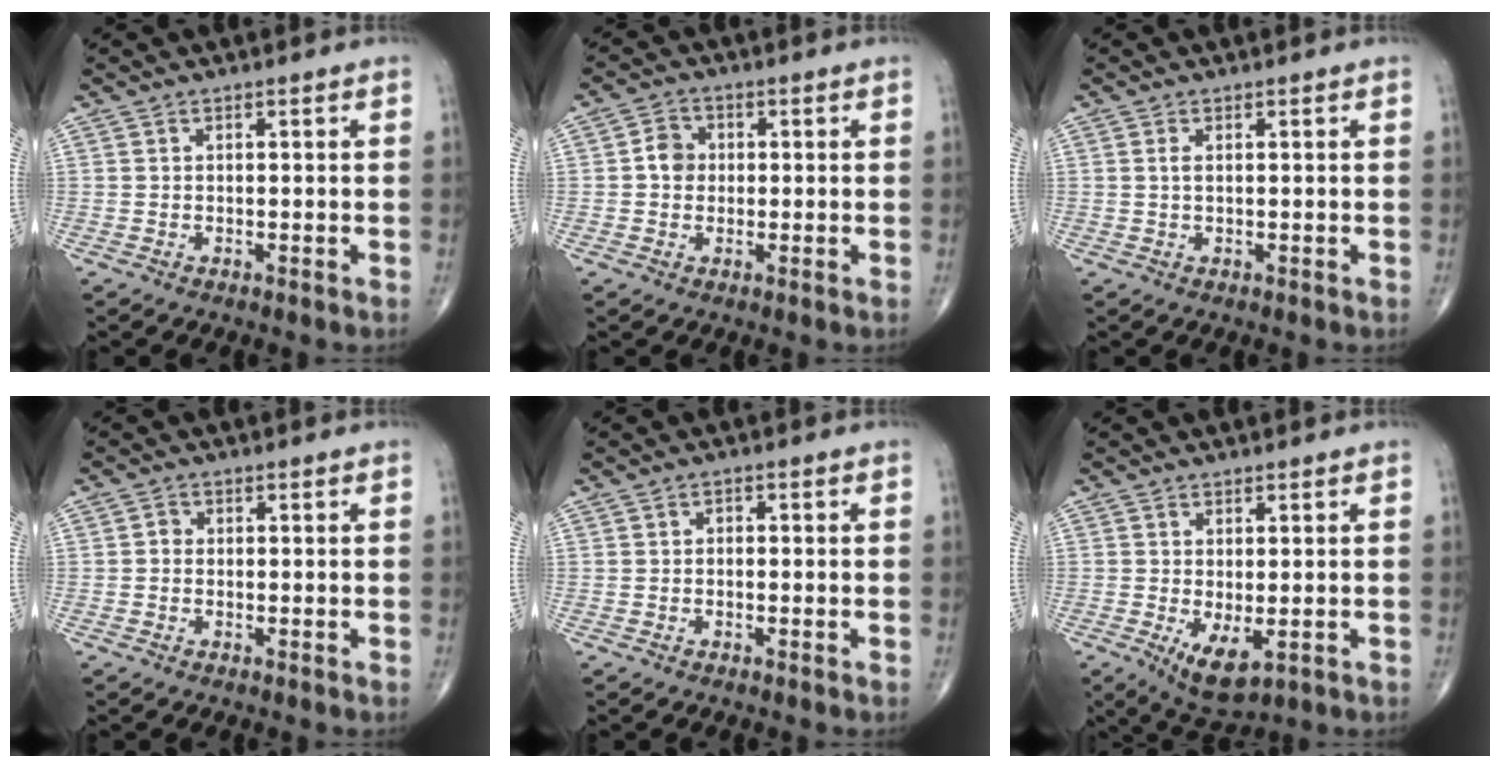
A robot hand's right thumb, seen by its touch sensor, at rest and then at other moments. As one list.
[{"total": 4.0, "force": [0.1, 3.4, 2.0], "torque": [-0.021, 0.009, -0.006]}, {"total": 1.2, "force": [0.2, 0.5, 1.0], "torque": [-0.027, 0.002, 0.007]}, {"total": 1.2, "force": [-0.2, 1.1, 0.6], "torque": [-0.002, 0.003, -0.008]}, {"total": 1.0, "force": [-0.2, 0.7, 0.6], "torque": [-0.003, 0.004, -0.008]}, {"total": 6.3, "force": [-1.5, 2.9, 5.4], "torque": [-0.090, -0.018, -0.013]}]